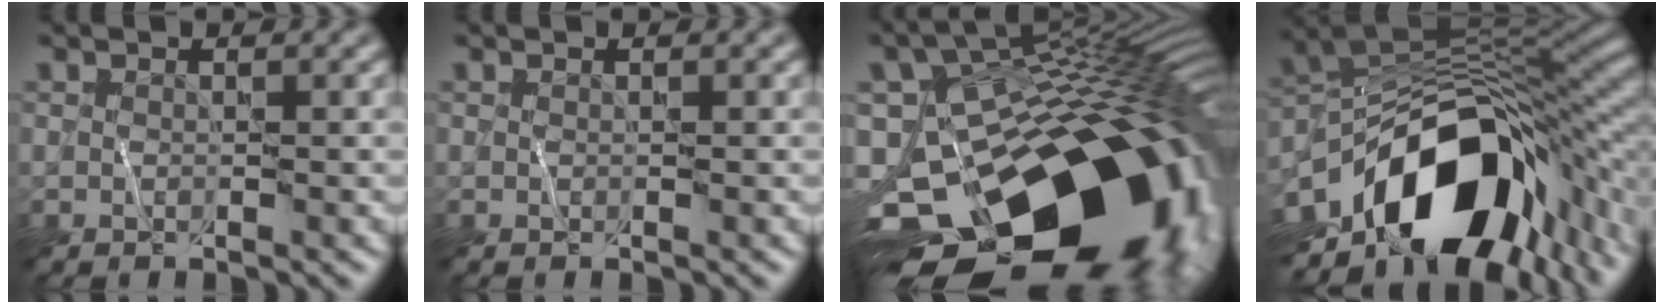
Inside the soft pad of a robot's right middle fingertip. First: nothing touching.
{"total": 0.0}
{"total": 19.3, "force": [-7.7, 11.1, 13.9], "torque": [-0.222, -0.027, -0.117]}
{"total": 15.7, "force": [-6.7, 8.8, 11.2], "torque": [-0.180, -0.002, -0.115]}